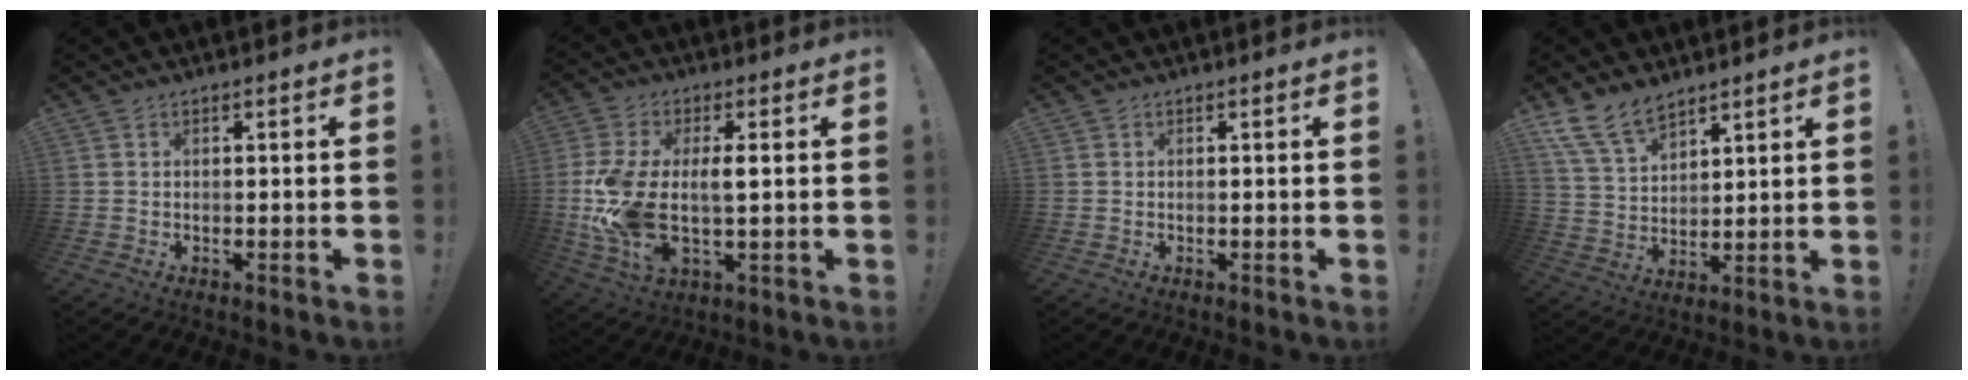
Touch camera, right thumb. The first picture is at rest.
{"total": 13.2, "force": [-0.2, 6.1, 11.7], "torque": [-0.250, -0.008, -0.005]}
{"total": 0.0}
{"total": 11.3, "force": [8.8, 5.4, 4.5], "torque": [-0.097, -0.048, 0.174]}